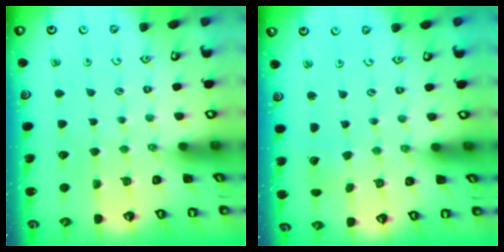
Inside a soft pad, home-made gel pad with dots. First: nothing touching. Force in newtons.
{"total": 2.6, "press": 2.6, "slide": 0.1}